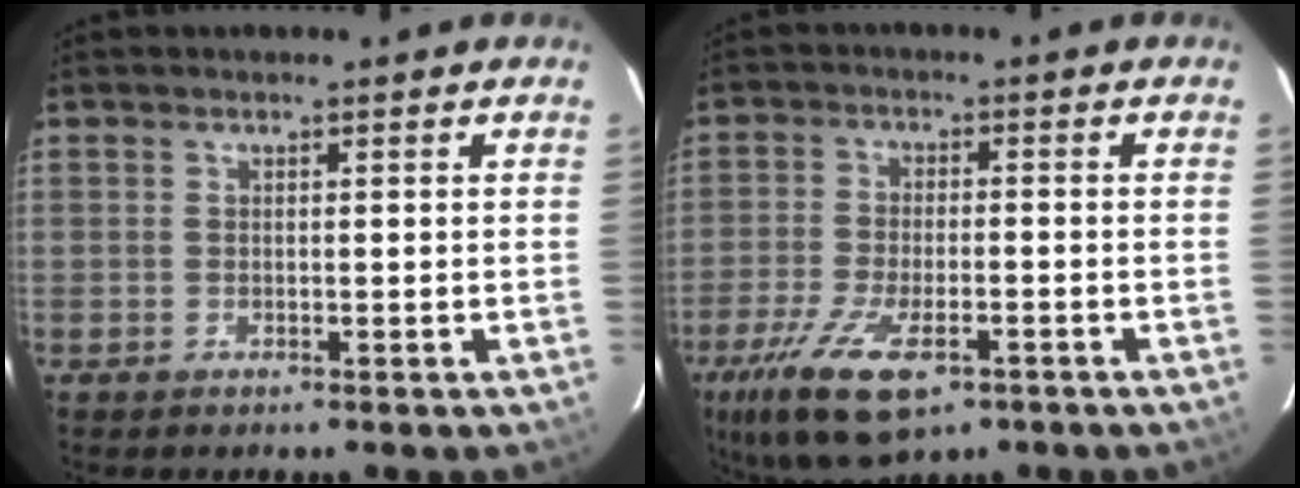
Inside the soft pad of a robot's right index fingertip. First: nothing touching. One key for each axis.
{"total": 15.0, "fx": -8.7, "fy": 6.0, "fz": 10.6, "tx": -0.236, "ty": -0.045, "tz": -0.153}